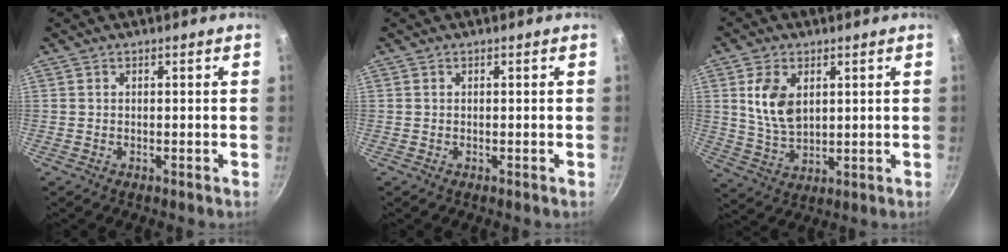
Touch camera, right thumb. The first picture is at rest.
{"total": 0.0}
{"total": 9.0, "force": [2.7, 5.6, 6.5], "torque": [-0.117, -0.019, 0.058]}